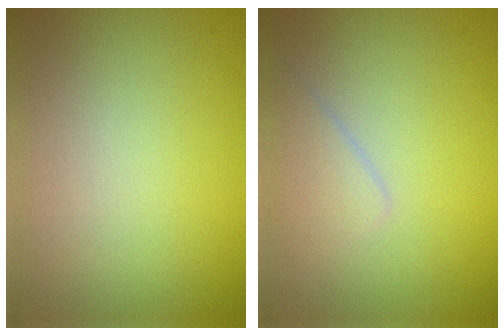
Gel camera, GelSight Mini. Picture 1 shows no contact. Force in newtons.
{"total": 1.8, "press": 1.8, "slide": 0.1}